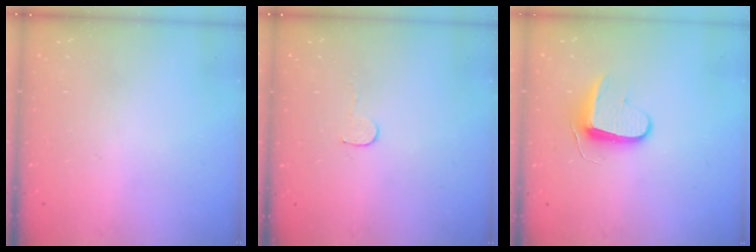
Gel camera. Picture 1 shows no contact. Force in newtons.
{"total": 4.1, "press": 4.1, "slide": 0.3}
{"total": 8.7, "press": 8.6, "slide": 0.5}